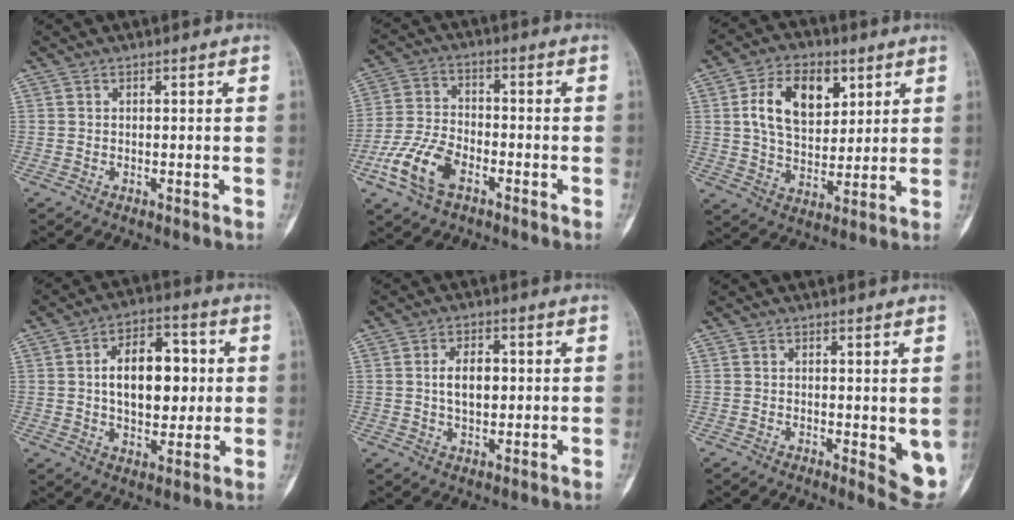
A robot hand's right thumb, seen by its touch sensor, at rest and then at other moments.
{"total": 10.6, "force": [-5.1, 5.7, 7.2], "torque": [-0.153, 0.020, -0.101]}
{"total": 13.7, "force": [4.5, 8.7, 9.5], "torque": [-0.132, -0.011, 0.083]}
{"total": 14.4, "force": [1.5, 8.6, 11.4], "torque": [-0.136, 0.012, 0.021]}
{"total": 5.9, "force": [0.5, 3.6, 4.6], "torque": [-0.065, 0.003, 0.008]}
{"total": 5.7, "force": [-0.1, 2.1, 5.3], "torque": [-0.049, -0.014, 0.001]}